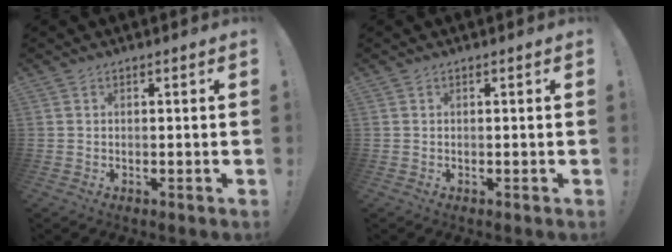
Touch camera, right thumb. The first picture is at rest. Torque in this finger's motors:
{"motor_torque": [0.00, 0.00, 0.00, 0.00, 0.00]}